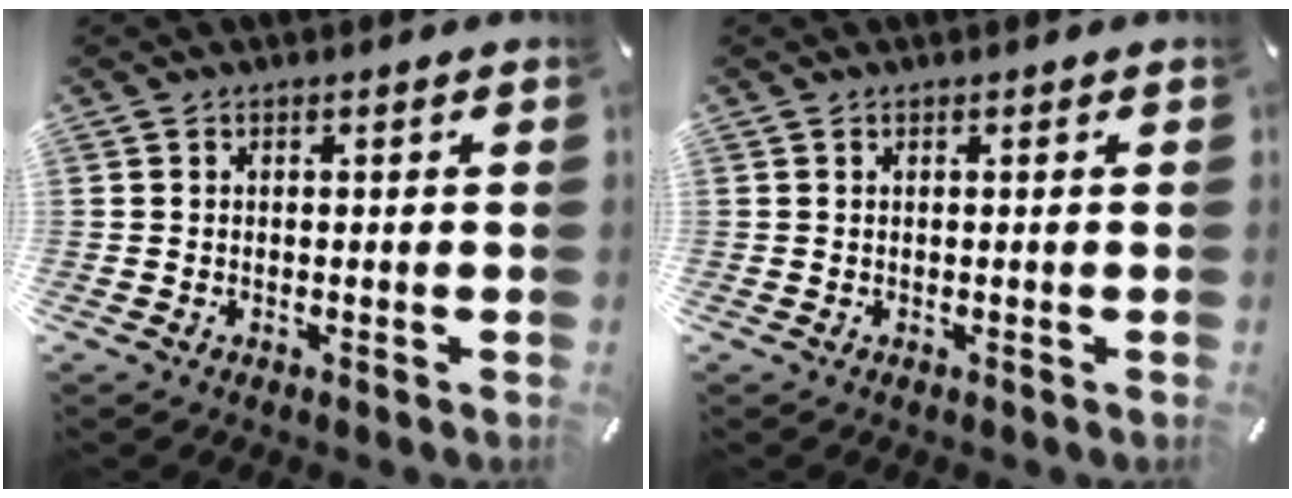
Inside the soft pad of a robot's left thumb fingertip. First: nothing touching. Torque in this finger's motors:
{"motor_torque": [-0.29, -0.18, -0.08, 0.21, -0.02]}